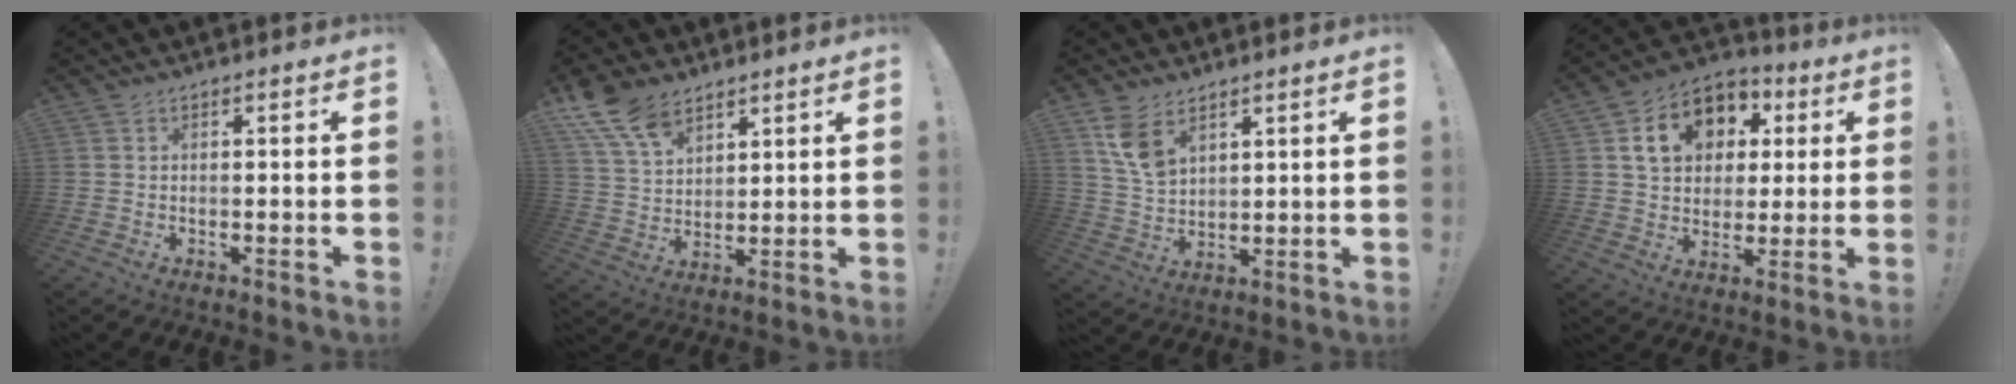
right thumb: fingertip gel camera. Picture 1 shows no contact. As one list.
[{"total": 11.6, "force": [7.9, 6.4, 5.6], "torque": [-0.116, -0.035, 0.156]}, {"total": 8.9, "force": [5.5, 5.1, 4.8], "torque": [-0.084, -0.023, 0.108]}, {"total": 15.0, "force": [4.7, 12.1, 7.6], "torque": [-0.108, -0.002, 0.096]}]